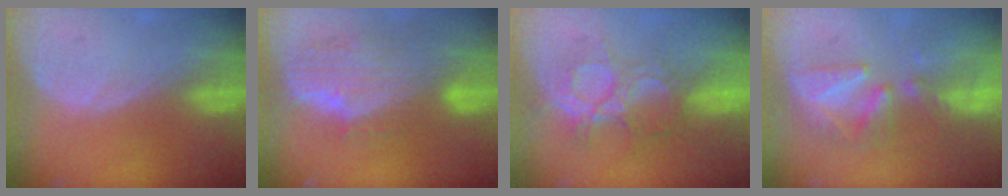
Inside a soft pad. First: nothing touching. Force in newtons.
{"total": 10.8, "press": 9.3, "slide": 5.5}
{"total": 8.7, "press": 8.0, "slide": 3.4}
{"total": 7.6, "press": 7.5, "slide": 1.5}